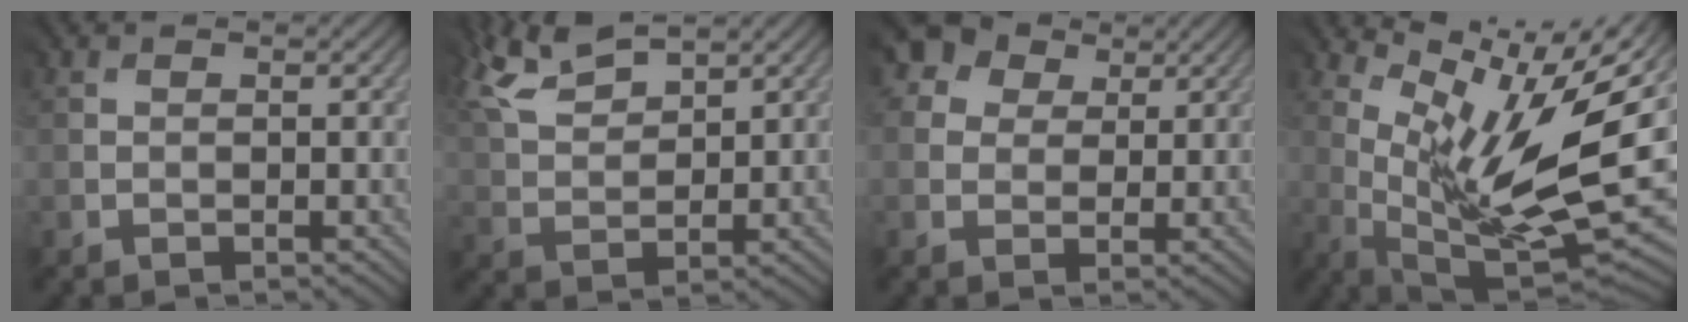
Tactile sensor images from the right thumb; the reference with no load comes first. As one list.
[{"total": 7.4, "force": [6.1, 2.1, 3.7], "torque": [-0.109, 0.018, 0.131]}, {"total": 9.2, "force": [5.1, 6.9, 3.4], "torque": [-0.110, 0.026, 0.079]}, {"total": 14.5, "force": [4.5, 4.1, 13.2], "torque": [-0.241, -0.009, 0.105]}]